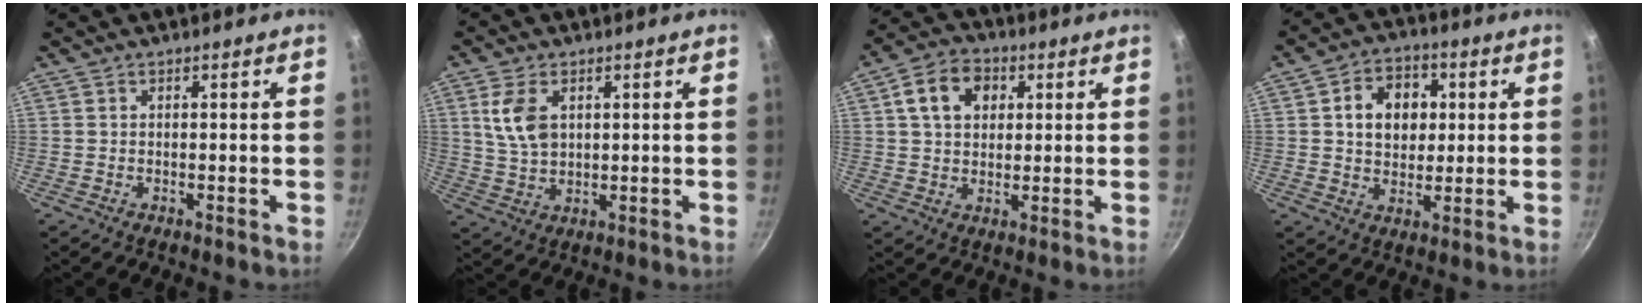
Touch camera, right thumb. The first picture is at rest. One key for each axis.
{"total": 9.1, "fx": 2.7, "fy": 5.6, "fz": 6.6, "tx": -0.123, "ty": -0.014, "tz": 0.058}
{"total": 9.3, "fx": 2.8, "fy": 7.0, "fz": 5.4, "tx": -0.074, "ty": 0.008, "tz": 0.036}
{"total": 10.4, "fx": 2.0, "fy": 8.1, "fz": 6.2, "tx": -0.066, "ty": 0.006, "tz": 0.026}